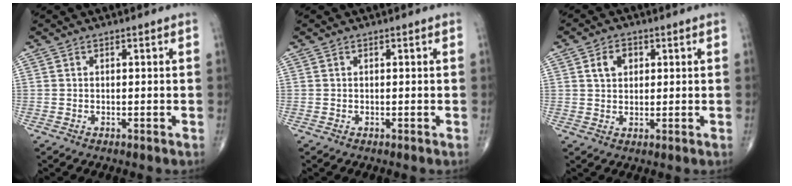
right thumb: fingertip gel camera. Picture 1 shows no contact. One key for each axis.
{"total": 0.0}
{"total": 4.3, "fx": 1.4, "fy": 3.2, "fz": 2.5, "tx": -0.031, "ty": 0.001, "tz": 0.024}